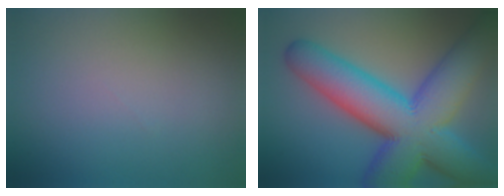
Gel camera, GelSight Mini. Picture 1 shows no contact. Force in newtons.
{"total": 14.6, "press": 14.5, "slide": 0.3}